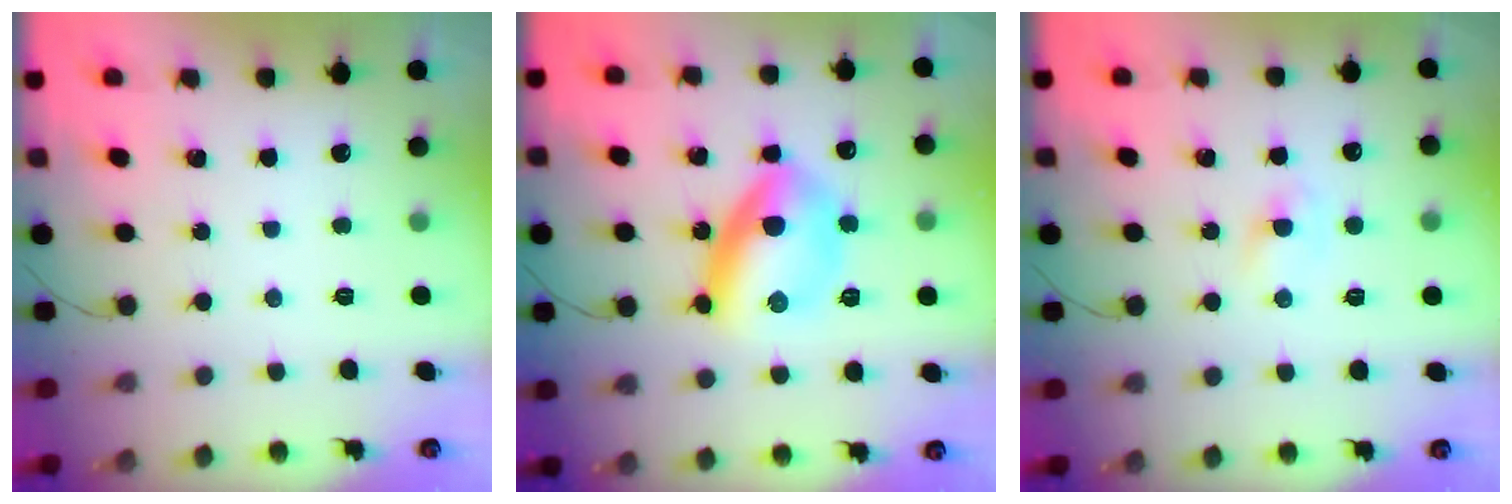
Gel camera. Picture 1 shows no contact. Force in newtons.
{"total": 12.8, "press": 12.8, "slide": 0.3}
{"total": 1.9, "press": 1.8, "slide": 0.8}